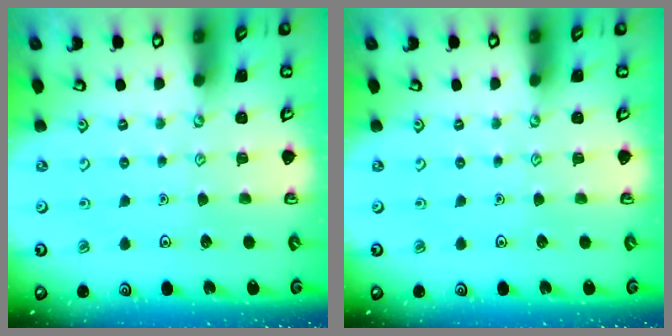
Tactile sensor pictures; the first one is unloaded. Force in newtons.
{"total": 0.0}